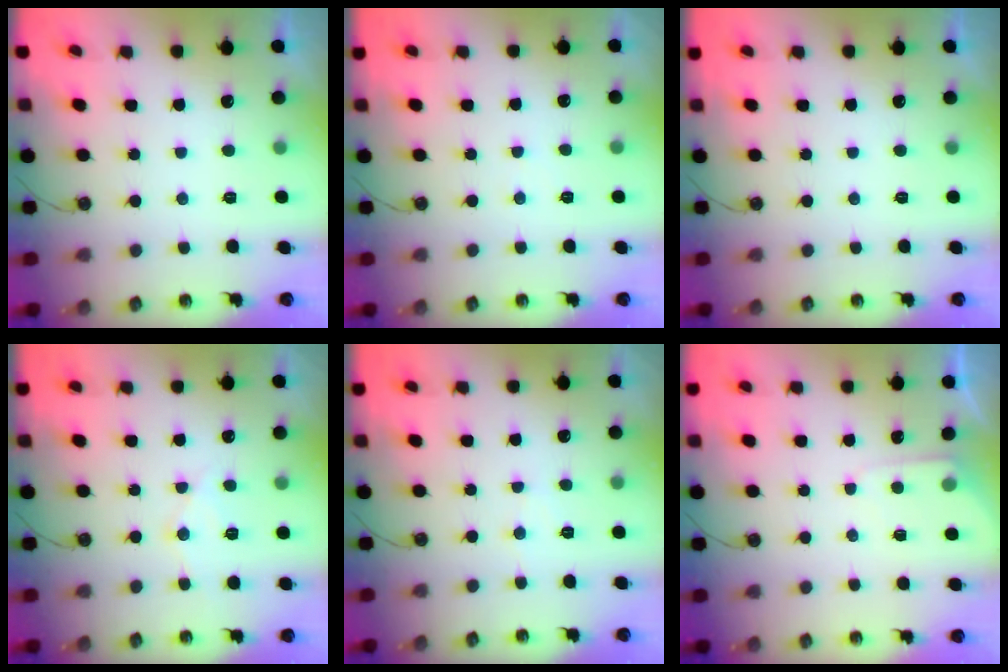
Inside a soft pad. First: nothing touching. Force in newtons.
{"total": 2.5, "press": 2.4, "slide": 0.4}
{"total": 0.0}
{"total": 8.7, "press": 8.7, "slide": 0.7}
{"total": 3.8, "press": 3.8, "slide": 0.4}
{"total": 4.8, "press": 4.8, "slide": 0.7}